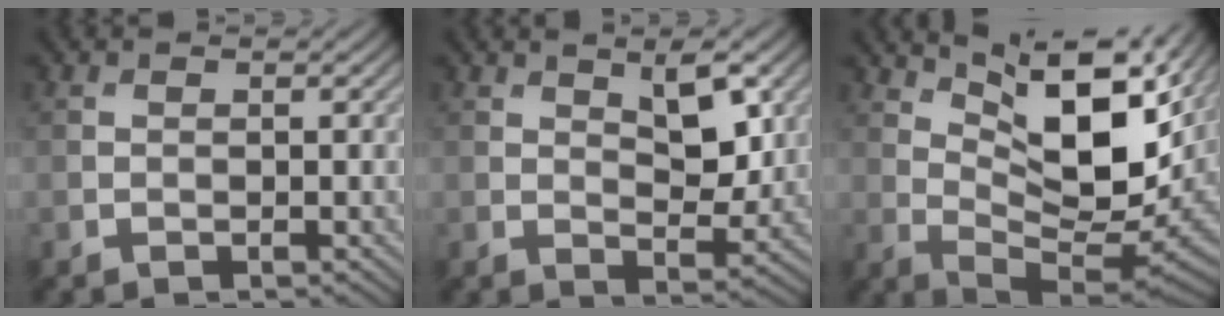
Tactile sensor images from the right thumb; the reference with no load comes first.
{"total": 5.7, "force": [2.5, 2.4, 4.4], "torque": [-0.072, -0.009, 0.041]}
{"total": 14.0, "force": [6.4, 5.1, 11.4], "torque": [-0.204, 0.000, 0.119]}